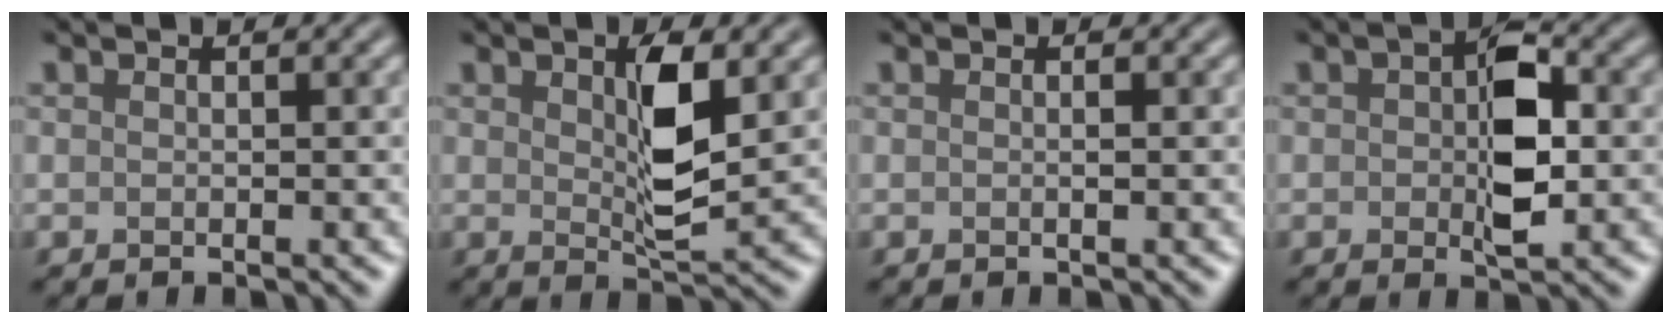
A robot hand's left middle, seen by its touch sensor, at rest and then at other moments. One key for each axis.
{"total": 4.5, "fx": 1.1, "fy": 1.5, "fz": 4.1, "tx": -0.073, "ty": -0.004, "tz": 0.021}
{"total": 0.6, "fx": 0.0, "fy": 0.1, "fz": 0.6, "tx": -0.011, "ty": 0.001, "tz": 0.000}
{"total": 5.6, "fx": 0.1, "fy": 2.8, "fz": 4.9, "tx": -0.073, "ty": 0.002, "tz": 0.001}